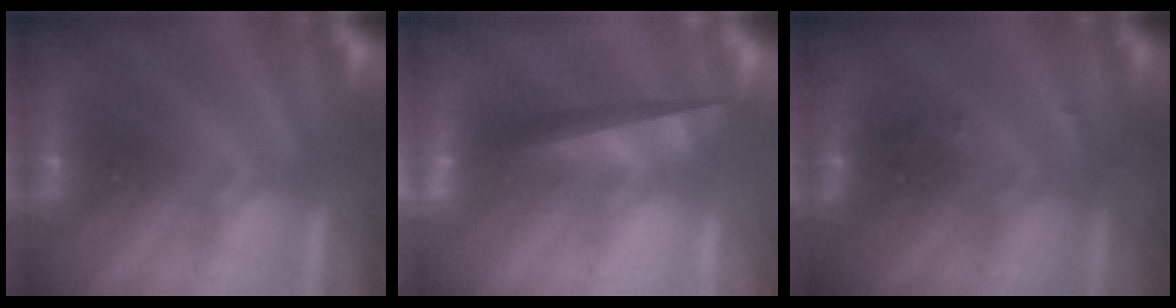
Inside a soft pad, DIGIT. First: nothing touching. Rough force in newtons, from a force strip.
{"total": 7.5}
{"total": 2.7}